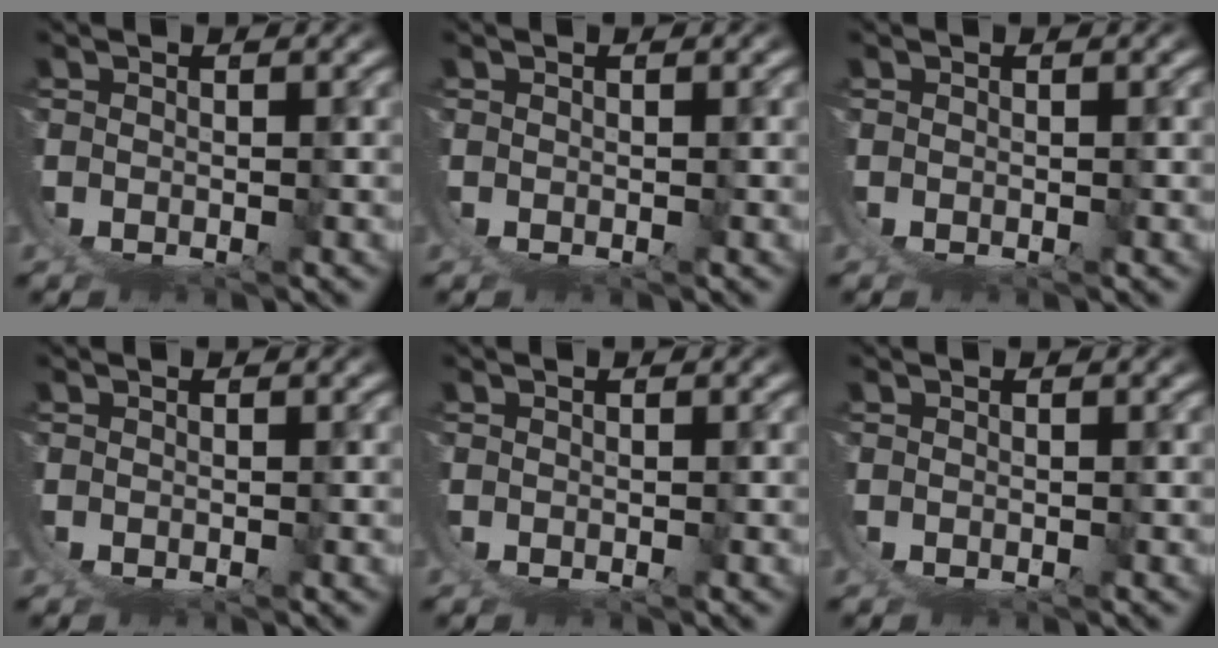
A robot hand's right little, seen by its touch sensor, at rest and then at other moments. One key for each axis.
{"total": 0.0}
{"total": 0.0}
{"total": 0.0}
{"total": 0.0}
{"total": 0.0}